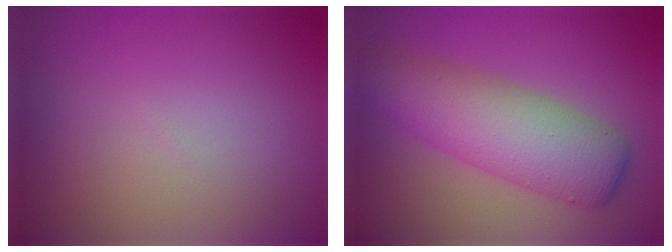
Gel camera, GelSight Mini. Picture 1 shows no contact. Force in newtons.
{"total": 7.6, "press": 7.6, "slide": 0.2}